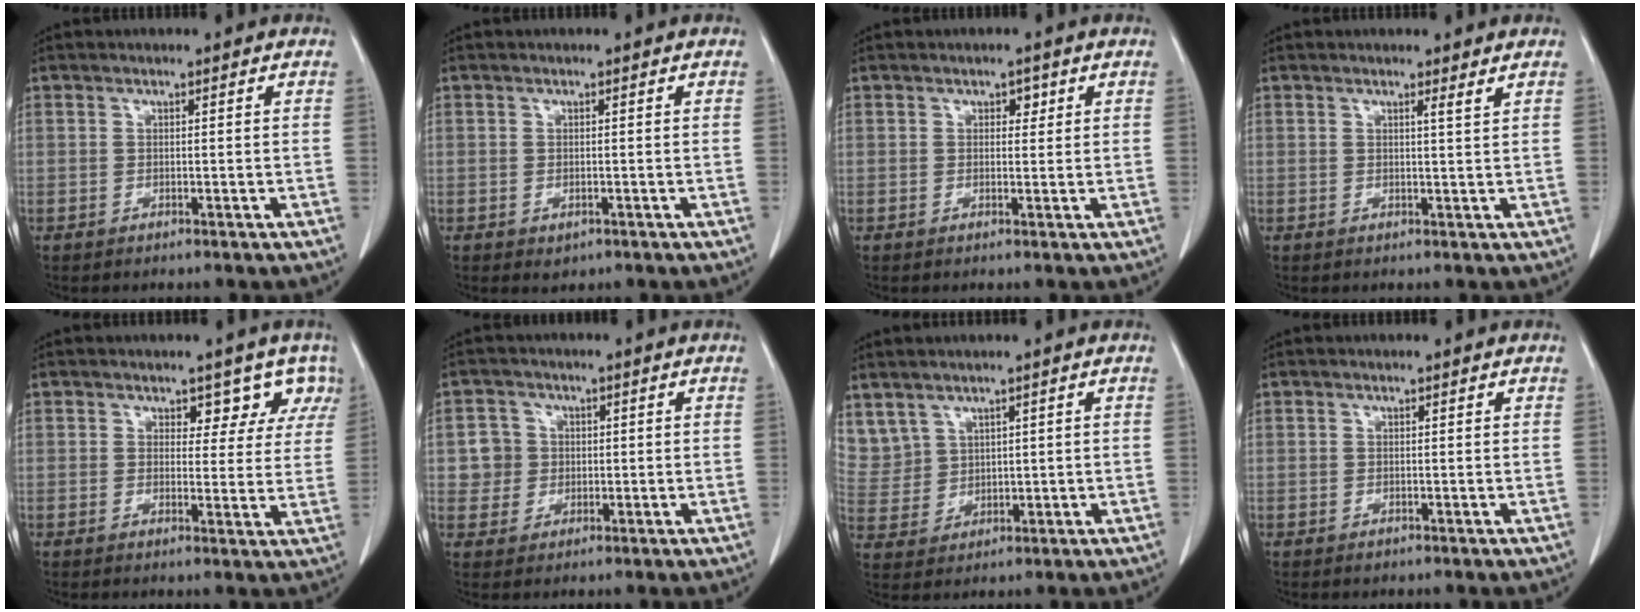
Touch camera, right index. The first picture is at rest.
{"total": 1.3, "force": [-0.6, 0.9, 0.8], "torque": [-0.007, -0.001, -0.001]}
{"total": 1.4, "force": [0.6, 1.0, 0.8], "torque": [-0.006, 0.001, 0.007]}
{"total": 1.0, "force": [0.8, -0.3, 0.6], "torque": [-0.023, -0.010, 0.013]}
{"total": 5.2, "force": [3.7, 3.1, 1.9], "torque": [0.002, -0.003, 0.033]}
{"total": 4.4, "force": [0.4, 4.4, 0.3], "torque": [0.002, 0.015, 0.012]}
{"total": 8.0, "force": [4.9, 6.2, 1.5], "torque": [-0.055, 0.019, 0.124]}
{"total": 0.5, "force": [-0.1, 0.5, 0.0], "torque": [0.003, 0.003, -0.003]}